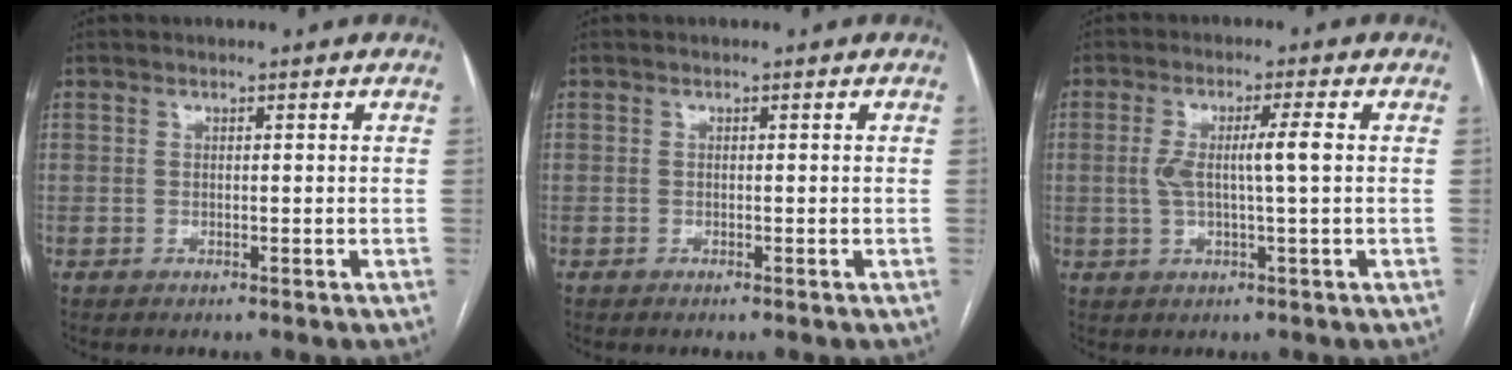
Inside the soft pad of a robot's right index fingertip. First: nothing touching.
{"total": 0.0}
{"total": 5.4, "force": [0.2, -0.1, 5.4], "torque": [-0.103, 0.009, 0.008]}